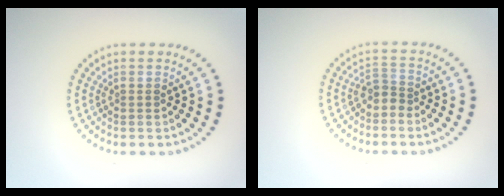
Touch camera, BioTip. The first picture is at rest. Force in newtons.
{"total": 1.8, "press": 1.2, "slide": 1.3}